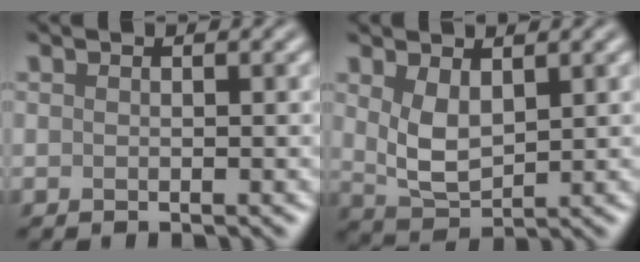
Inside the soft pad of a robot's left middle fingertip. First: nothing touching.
{"total": 3.6, "force": [1.2, 1.9, 2.7], "torque": [-0.067, -0.005, 0.031]}